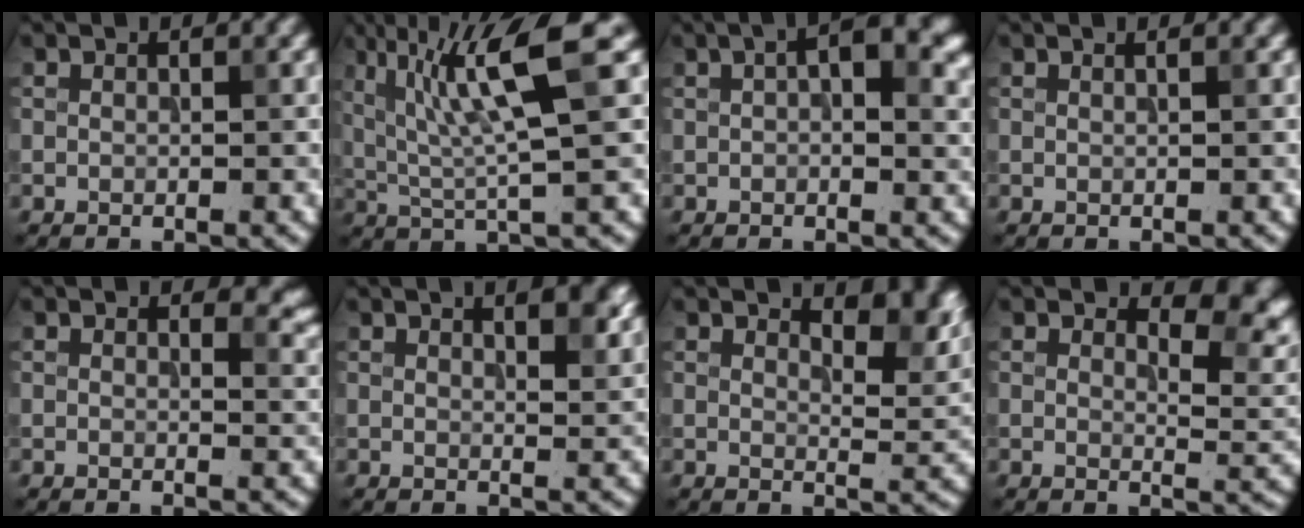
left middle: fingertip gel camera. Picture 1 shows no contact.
{"total": 8.2, "force": [2.6, 1.4, 7.7], "torque": [-0.136, 0.009, 0.047]}
{"total": 5.7, "force": [1.7, 2.6, 4.8], "torque": [-0.062, 0.009, 0.021]}
{"total": 0.8, "force": [0.4, 0.4, 0.5], "torque": [-0.001, -0.001, -0.002]}
{"total": 2.6, "force": [1.5, 1.2, 1.7], "torque": [-0.019, -0.006, 0.022]}
{"total": 4.4, "force": [2.6, 1.7, 3.1], "torque": [-0.024, 0.010, 0.027]}
{"total": 5.6, "force": [3.2, 2.2, 4.0], "torque": [-0.050, -0.006, 0.044]}
{"total": 4.2, "force": [2.4, 1.8, 2.9], "torque": [-0.037, -0.008, 0.032]}